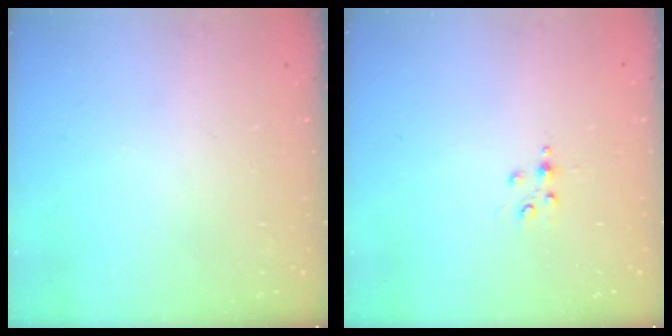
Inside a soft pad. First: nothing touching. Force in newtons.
{"total": 2.8, "press": 2.8, "slide": 0.4}